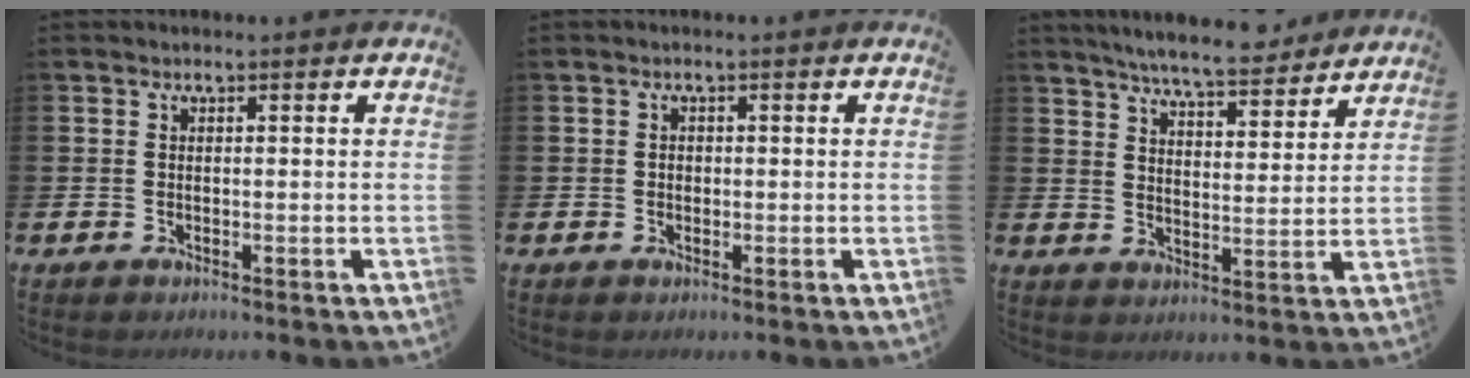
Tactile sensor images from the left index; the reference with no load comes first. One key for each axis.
{"total": 0.8, "fx": 0.0, "fy": 0.7, "fz": 0.4, "tx": -0.007, "ty": 0.006, "tz": -0.002}
{"total": 6.8, "fx": 6.6, "fy": 0.5, "fz": 1.8, "tx": -0.045, "ty": -0.039, "tz": 0.114}